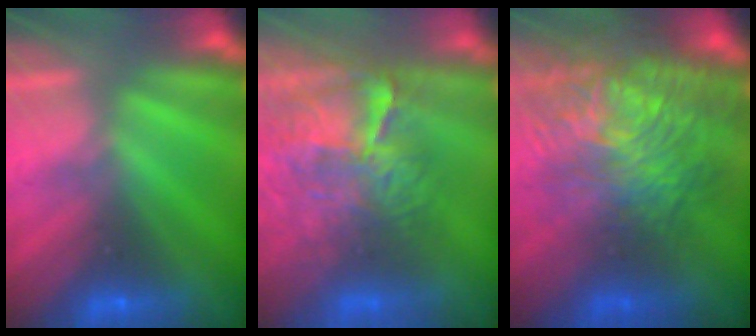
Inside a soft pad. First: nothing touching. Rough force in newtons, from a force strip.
{"total": 10.5}
{"total": 7.6}